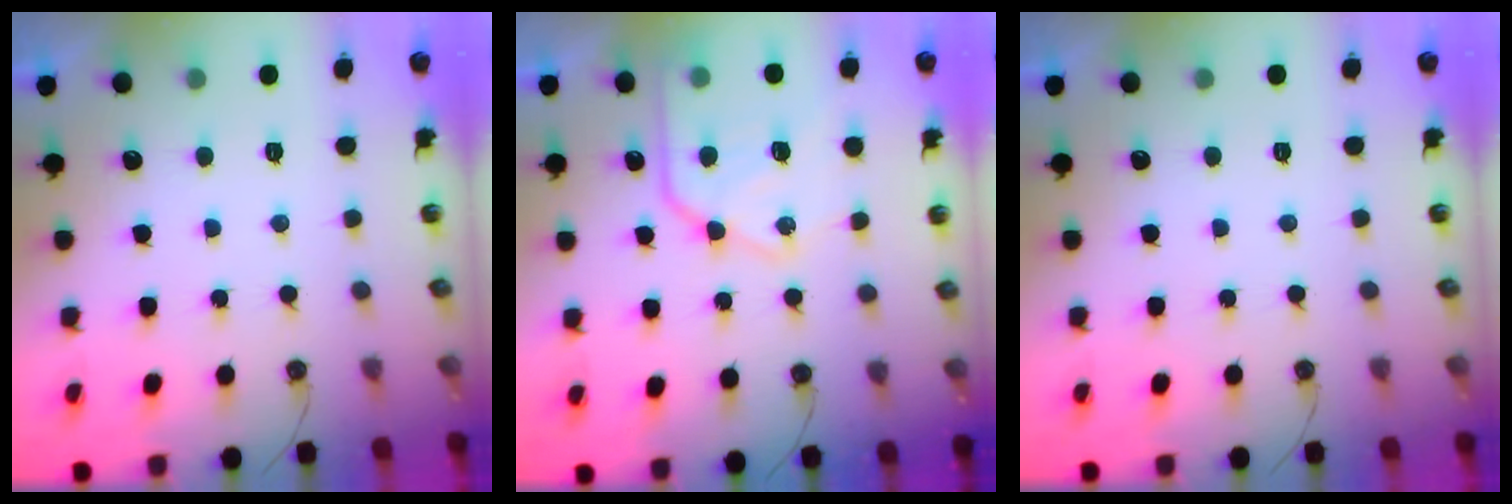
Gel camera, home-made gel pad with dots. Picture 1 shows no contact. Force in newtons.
{"total": 18.0, "press": 17.9, "slide": 1.9}
{"total": 0.0}